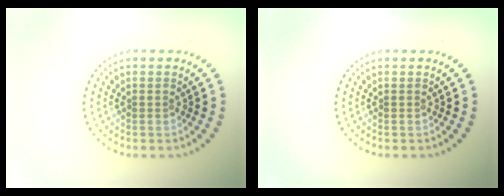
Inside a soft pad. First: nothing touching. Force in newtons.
{"total": 0.0}